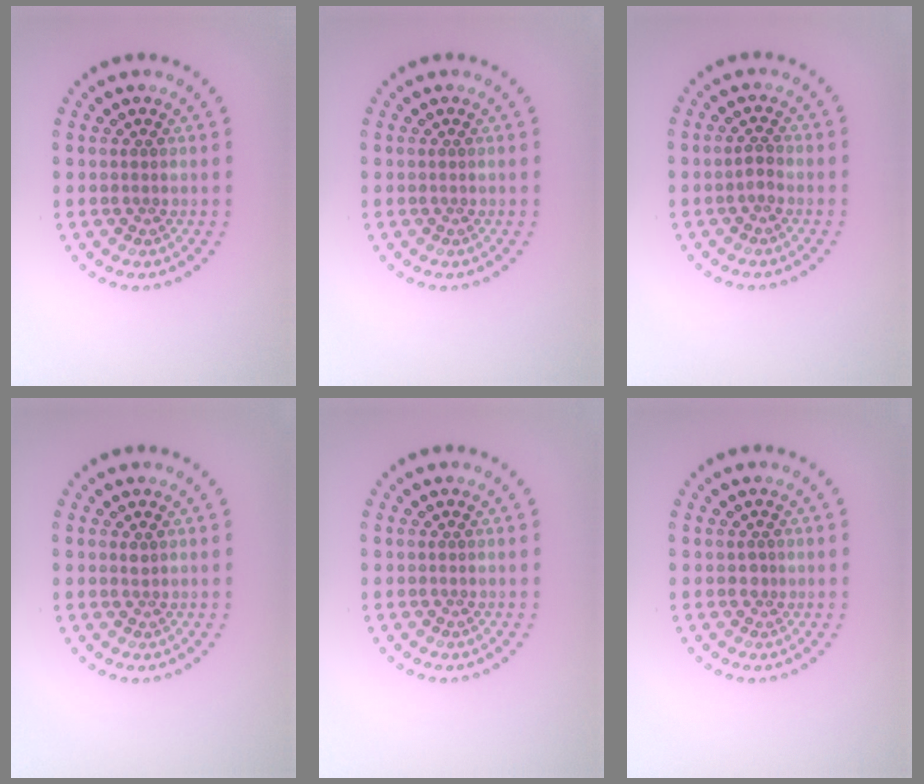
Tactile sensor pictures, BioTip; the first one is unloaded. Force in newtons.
{"total": 0.0}
{"total": 0.8, "press": 0.8, "slide": 0.2}
{"total": 0.6, "press": 0.4, "slide": 0.4}
{"total": 0.0}
{"total": 0.7, "press": 0.5, "slide": 0.4}